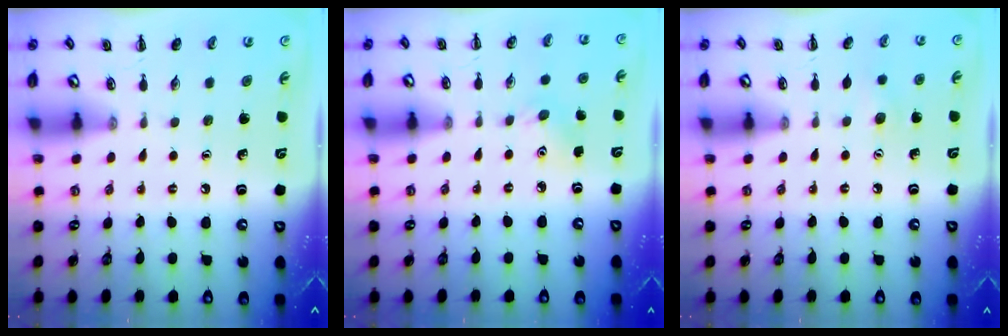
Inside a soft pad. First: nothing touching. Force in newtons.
{"total": 5.8, "press": 5.6, "slide": 1.5}
{"total": 5.4, "press": 5.3, "slide": 1.0}